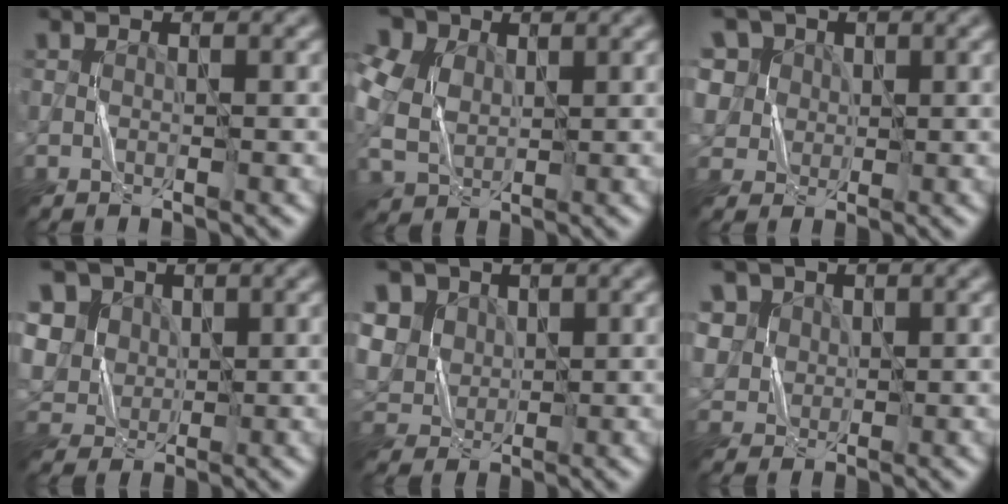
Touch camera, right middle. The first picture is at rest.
{"total": 12.6, "force": [4.4, 9.5, 7.1], "torque": [-0.167, 0.039, 0.061]}
{"total": 8.0, "force": [3.7, 6.4, 3.0], "torque": [-0.074, 0.020, 0.048]}
{"total": 7.8, "force": [2.9, 6.5, 3.2], "torque": [-0.081, 0.020, 0.039]}
{"total": 6.7, "force": [2.6, 5.6, 2.7], "torque": [-0.070, 0.016, 0.041]}
{"total": 4.9, "force": [2.0, 4.1, 1.6], "torque": [-0.051, 0.007, 0.040]}